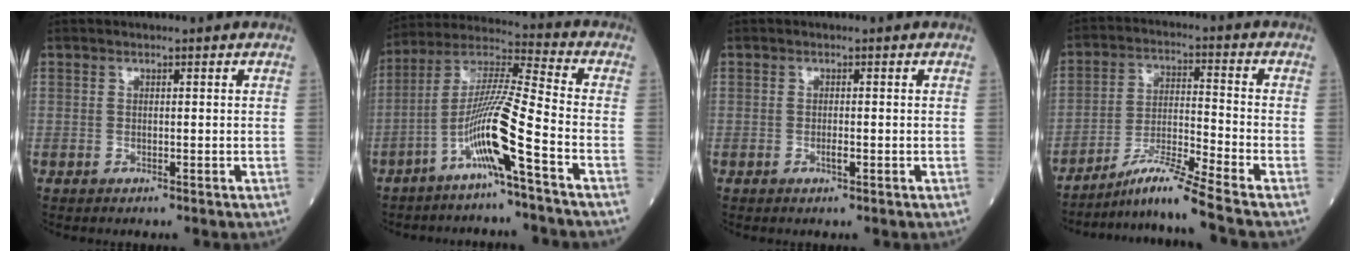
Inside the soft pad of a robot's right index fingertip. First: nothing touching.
{"total": 11.4, "force": [-5.2, -1.2, 10.1], "torque": [-0.201, 0.003, -0.107]}
{"total": 1.0, "force": [-0.4, 0.2, 0.8], "torque": [-0.017, 0.000, -0.008]}
{"total": 9.3, "force": [-7.8, -2.5, 4.2], "torque": [-0.085, -0.017, -0.143]}